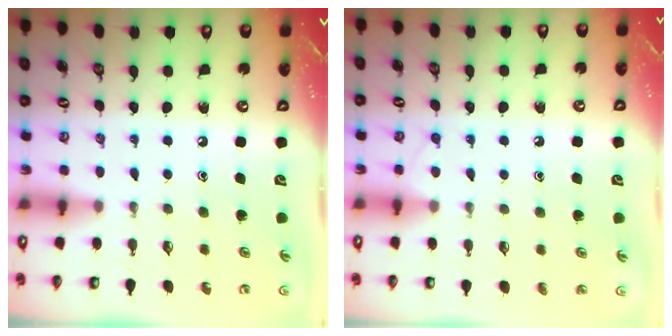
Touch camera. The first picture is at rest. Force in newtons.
{"total": 5.0, "press": 4.9, "slide": 0.6}